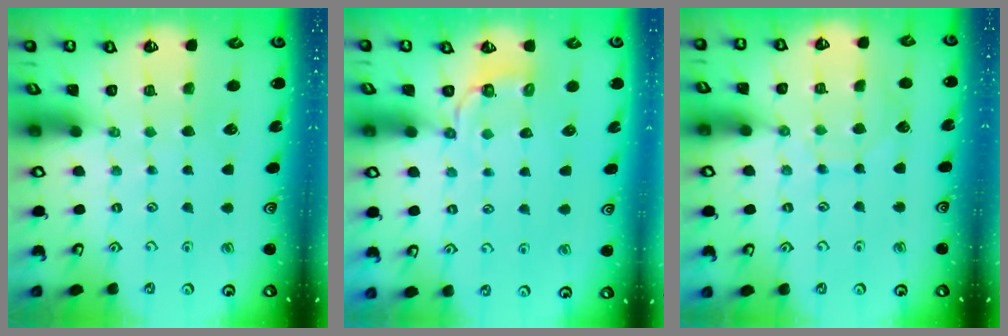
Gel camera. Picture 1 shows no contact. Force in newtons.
{"total": 3.3, "press": 1.9, "slide": 2.7}
{"total": 7.1, "press": 7.1, "slide": 0.4}